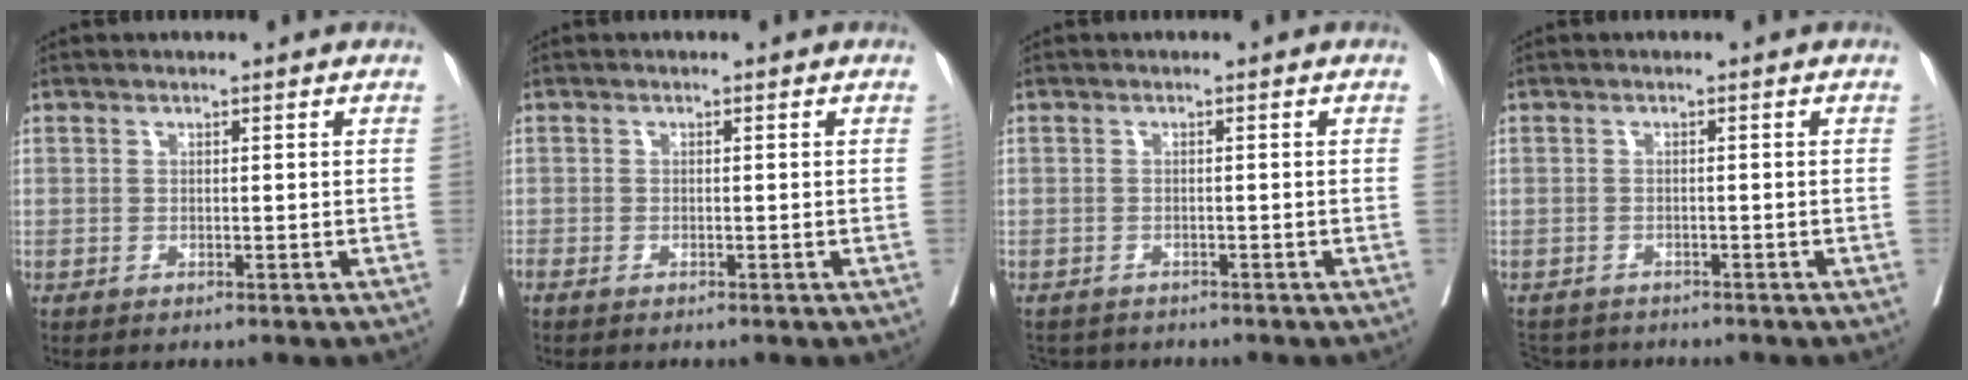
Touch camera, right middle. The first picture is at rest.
{"total": 0.9, "force": [-0.8, 0.3, 0.3], "torque": [-0.012, -0.004, -0.016]}
{"total": 4.0, "force": [-3.8, 1.4, 0.3], "torque": [0.000, -0.005, -0.057]}
{"total": 5.2, "force": [-4.8, 1.8, 0.6], "torque": [-0.004, -0.008, -0.074]}